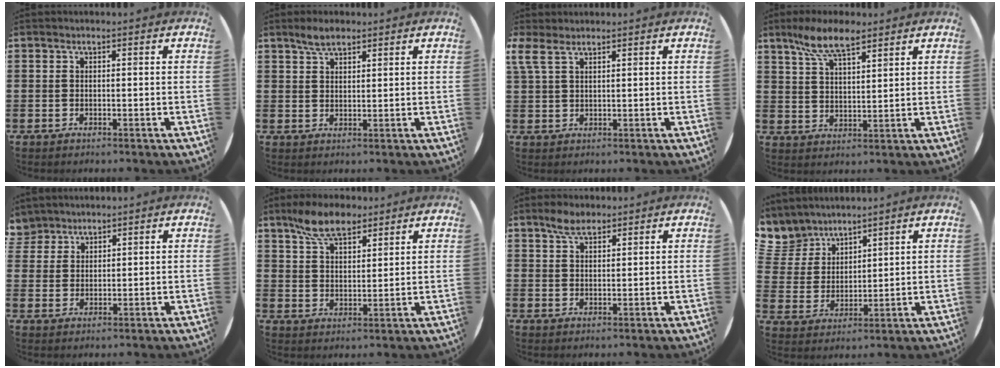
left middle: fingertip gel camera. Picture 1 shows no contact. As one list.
[{"total": 3.1, "force": [2.6, 1.2, 1.4], "torque": [-0.023, 0.003, 0.046]}, {"total": 2.6, "force": [2.0, 0.9, 1.4], "torque": [-0.032, 0.003, 0.038]}, {"total": 7.8, "force": [6.0, 2.5, 4.3], "torque": [-0.099, -0.004, 0.110]}, {"total": 3.4, "force": [3.1, 1.4, -0.2], "torque": [-0.005, -0.006, 0.062]}, {"total": 7.7, "force": [6.1, 3.2, 3.5], "torque": [-0.077, -0.005, 0.113]}, {"total": 3.5, "force": [2.8, 1.3, 1.6], "torque": [-0.027, 0.003, 0.048]}, {"total": 6.0, "force": [5.4, 2.6, -0.2], "torque": [-0.025, -0.025, 0.104]}]